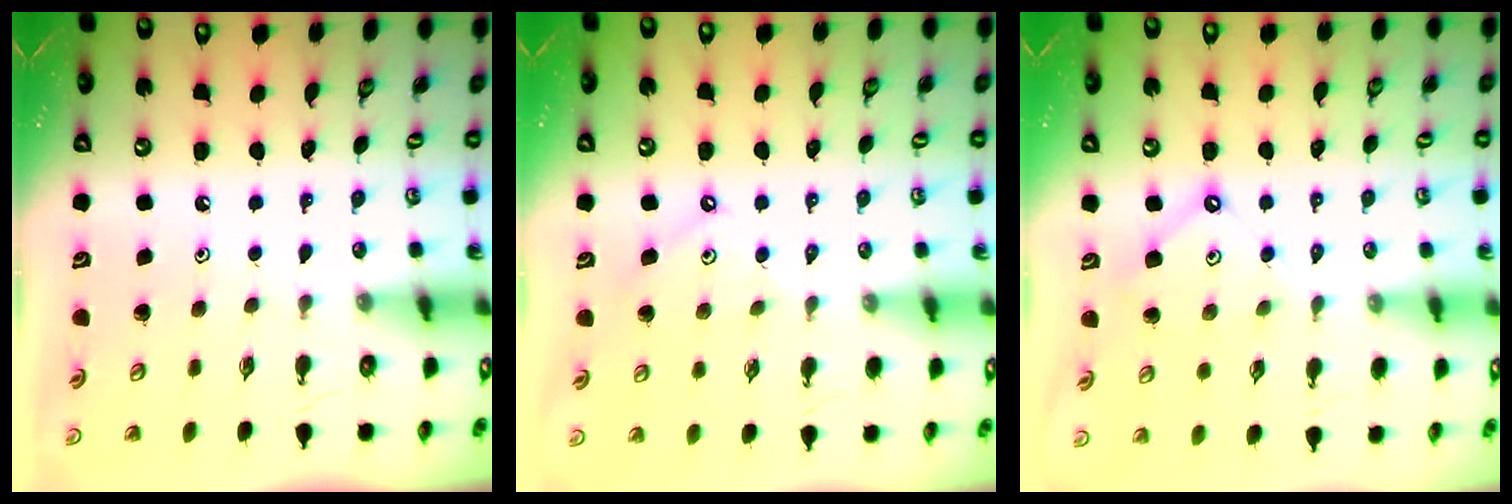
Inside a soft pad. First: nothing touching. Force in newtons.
{"total": 5.5, "press": 5.4, "slide": 0.6}
{"total": 7.6, "press": 7.5, "slide": 0.7}